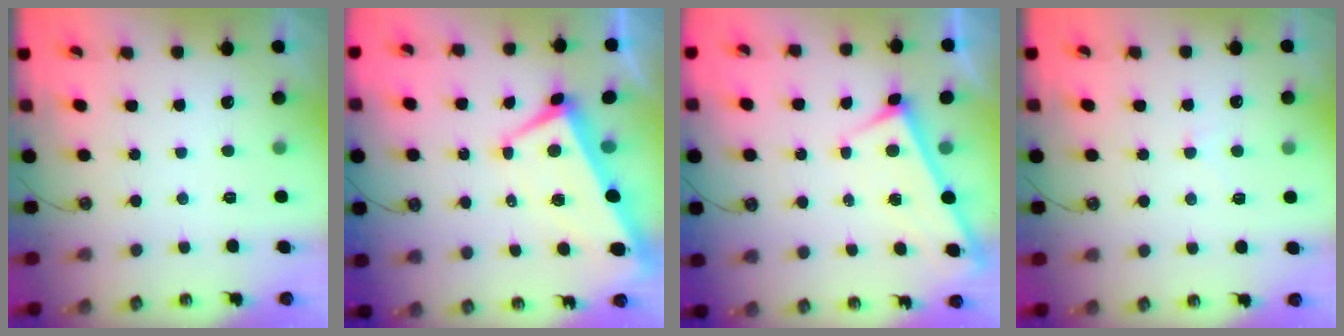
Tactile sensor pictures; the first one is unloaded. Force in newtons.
{"total": 2.2, "press": 1.9, "slide": 1.1}
{"total": 3.3, "press": 3.3, "slide": 0.2}
{"total": 0.0}